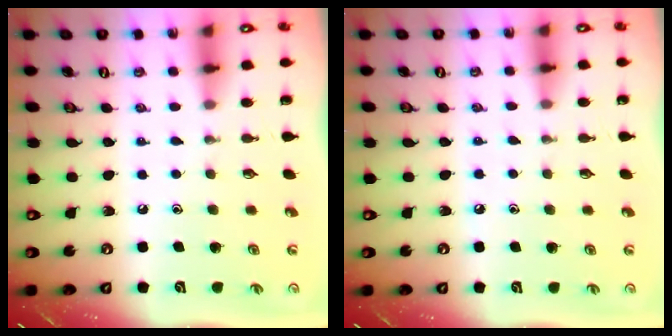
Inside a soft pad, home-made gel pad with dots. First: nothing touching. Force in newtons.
{"total": 4.2, "press": 4.2, "slide": 0.7}